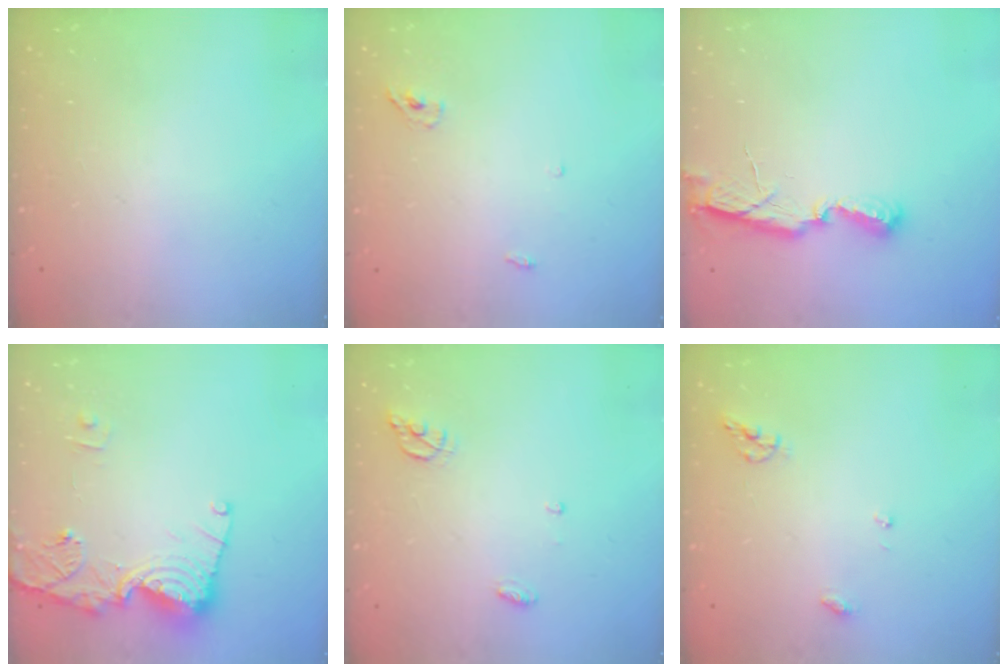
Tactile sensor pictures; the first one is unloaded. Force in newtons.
{"total": 3.3, "press": 3.3, "slide": 0.7}
{"total": 6.7, "press": 6.7, "slide": 0.8}
{"total": 13.6, "press": 13.5, "slide": 1.8}
{"total": 5.2, "press": 5.2, "slide": 0.2}
{"total": 5.9, "press": 5.9, "slide": 0.6}